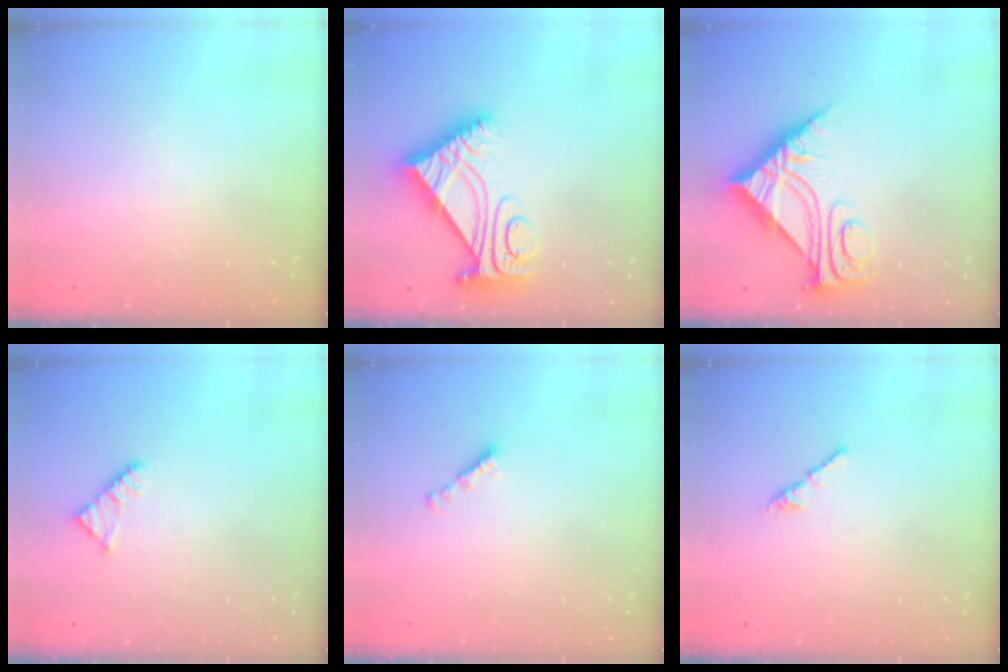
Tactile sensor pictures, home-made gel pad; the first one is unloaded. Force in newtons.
{"total": 9.6, "press": 9.6, "slide": 0.9}
{"total": 7.9, "press": 7.9, "slide": 0.8}
{"total": 2.3, "press": 2.3, "slide": 0.4}
{"total": 2.1, "press": 2.1, "slide": 0.3}
{"total": 1.3, "press": 1.2, "slide": 0.4}